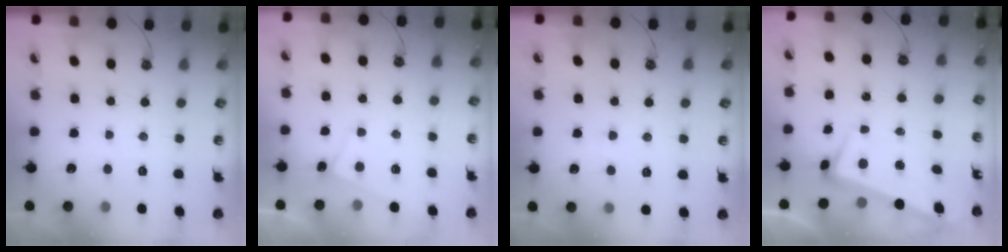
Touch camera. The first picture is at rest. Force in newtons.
{"total": 3.9, "press": 3.9, "slide": 0.3}
{"total": 5.1, "press": 5.0, "slide": 0.1}
{"total": 2.0, "press": 1.6, "slide": 1.1}